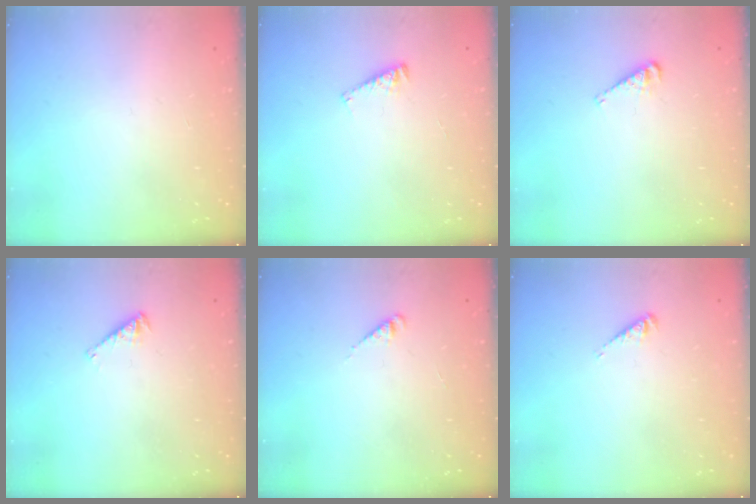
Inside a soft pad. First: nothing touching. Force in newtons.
{"total": 4.6, "press": 4.6, "slide": 0.5}
{"total": 4.3, "press": 4.3, "slide": 0.6}
{"total": 2.5, "press": 2.5, "slide": 0.4}
{"total": 1.9, "press": 1.9, "slide": 0.4}
{"total": 2.7, "press": 2.7, "slide": 0.6}